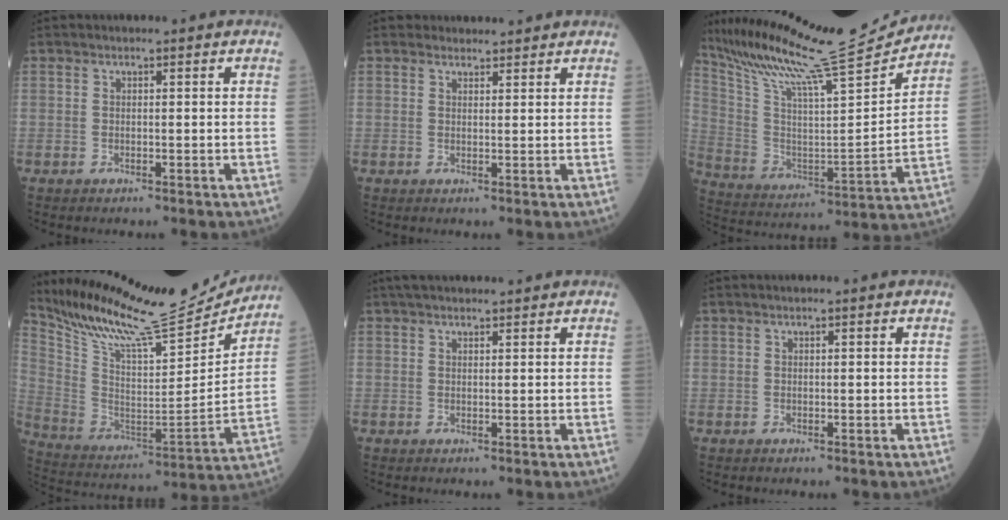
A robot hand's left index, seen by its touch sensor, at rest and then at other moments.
{"total": 2.4, "force": [2.3, 0.8, -0.1], "torque": [0.001, 0.010, 0.030]}
{"total": 22.9, "force": [21.0, -0.8, 9.1], "torque": [-0.182, -0.049, 0.336]}
{"total": 22.1, "force": [20.9, 1.7, 7.0], "torque": [-0.150, -0.059, 0.331]}
{"total": 6.3, "force": [5.5, 1.1, 3.0], "torque": [-0.040, 0.038, 0.084]}
{"total": 0.7, "force": [0.5, -0.1, 0.4], "torque": [-0.006, 0.011, 0.012]}